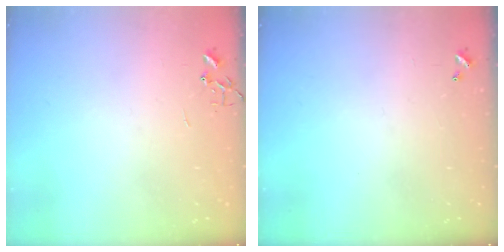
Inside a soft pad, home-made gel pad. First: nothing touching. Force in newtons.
{"total": 0.0}